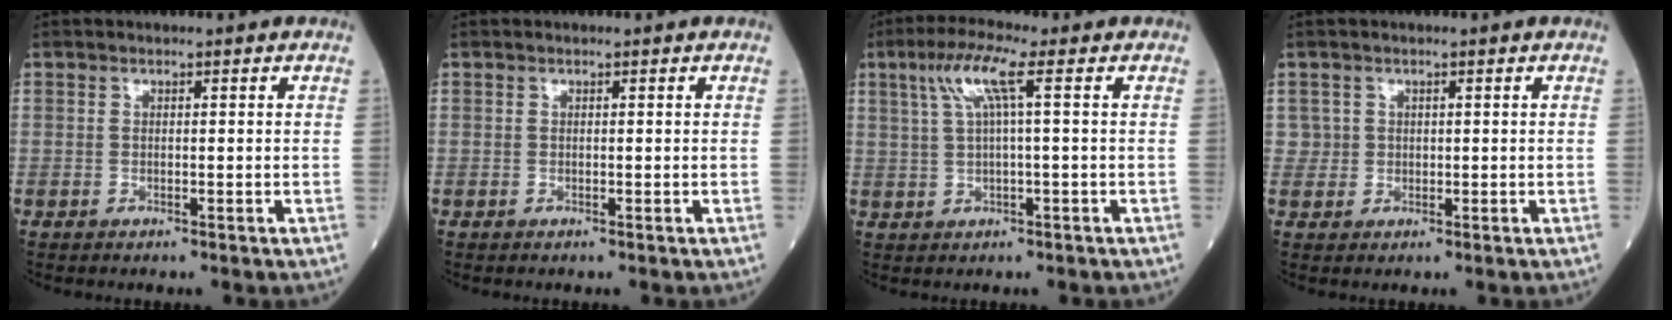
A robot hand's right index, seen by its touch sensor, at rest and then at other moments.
{"total": 0.0}
{"total": 5.7, "force": [2.0, -0.2, 5.3], "torque": [-0.111, 0.019, 0.042]}
{"total": 1.8, "force": [0.4, 1.7, -0.2], "torque": [0.017, 0.004, 0.003]}